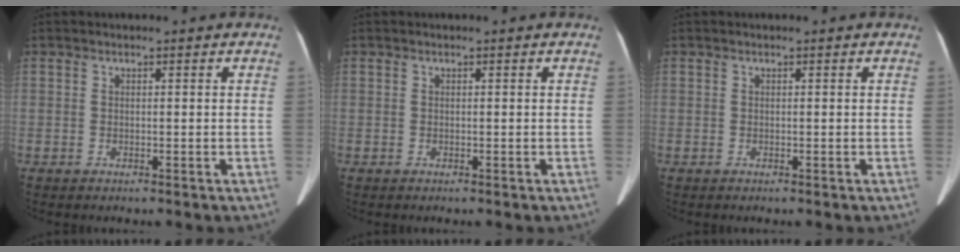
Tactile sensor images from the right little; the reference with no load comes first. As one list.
[{"total": 0.0}, {"total": 0.0}]